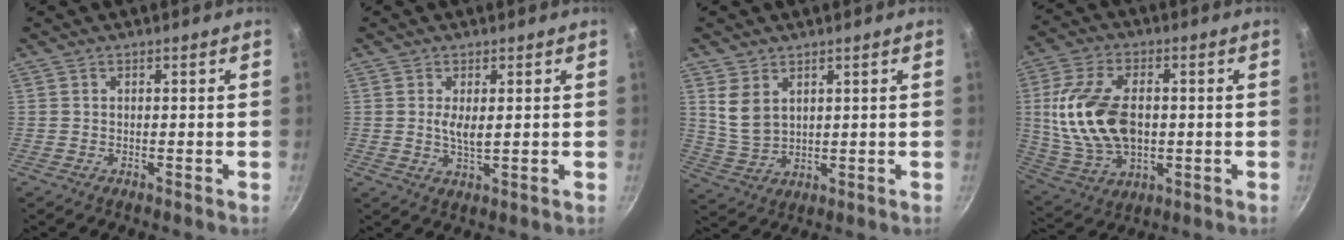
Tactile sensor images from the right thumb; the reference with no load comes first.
{"total": 3.4, "force": [0.5, 1.2, 3.1], "torque": [-0.055, -0.007, 0.013]}
{"total": 6.3, "force": [2.9, 4.1, 3.9], "torque": [-0.066, -0.026, 0.065]}
{"total": 17.7, "force": [0.6, 11.1, 13.9], "torque": [-0.258, 0.008, 0.021]}